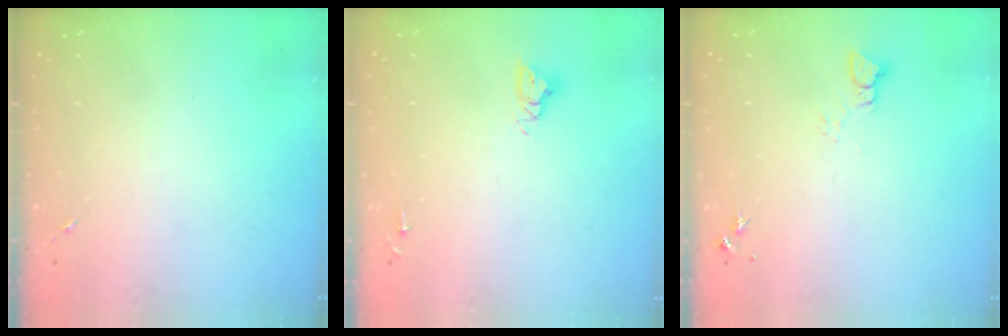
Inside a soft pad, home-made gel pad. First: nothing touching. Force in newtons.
{"total": 4.9, "press": 4.9, "slide": 0.3}
{"total": 2.5, "press": 2.5, "slide": 0.1}